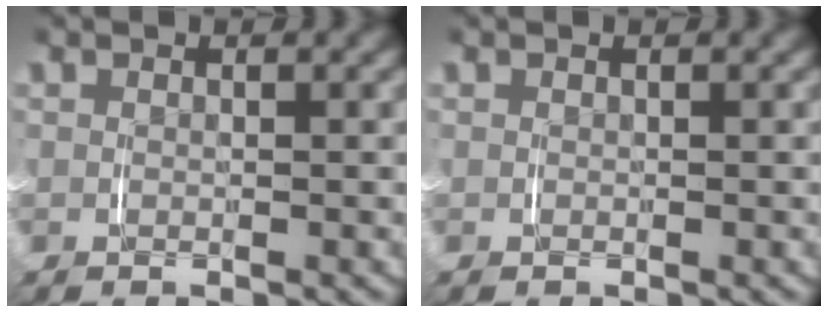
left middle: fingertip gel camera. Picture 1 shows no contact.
{"total": 0.0}